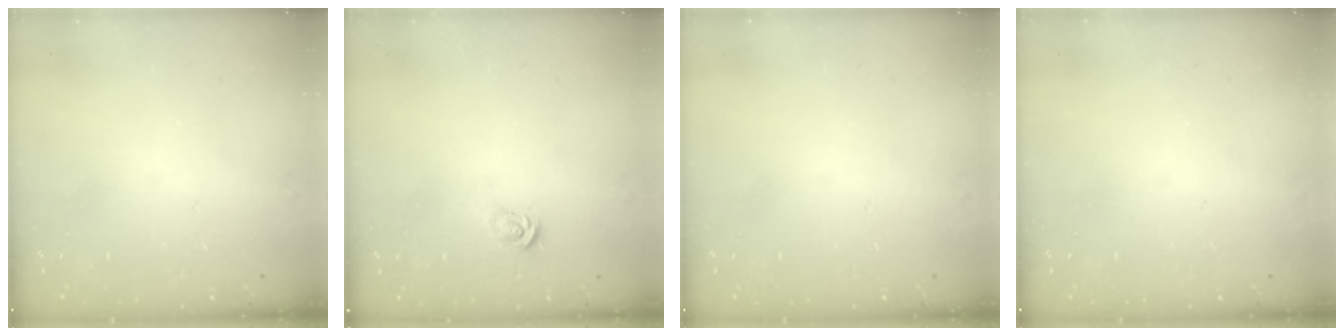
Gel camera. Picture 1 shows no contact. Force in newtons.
{"total": 2.8, "press": 2.8, "slide": 0.2}
{"total": 0.0}
{"total": 0.0}